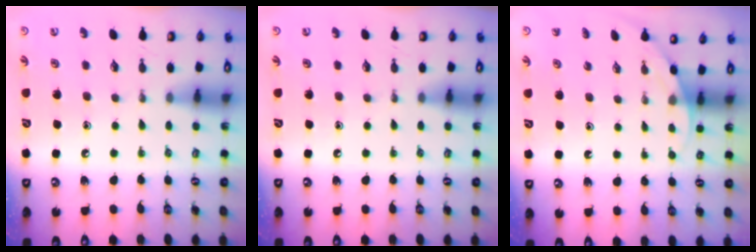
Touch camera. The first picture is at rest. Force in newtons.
{"total": 0.0}
{"total": 2.6, "press": 2.6, "slide": 0.1}